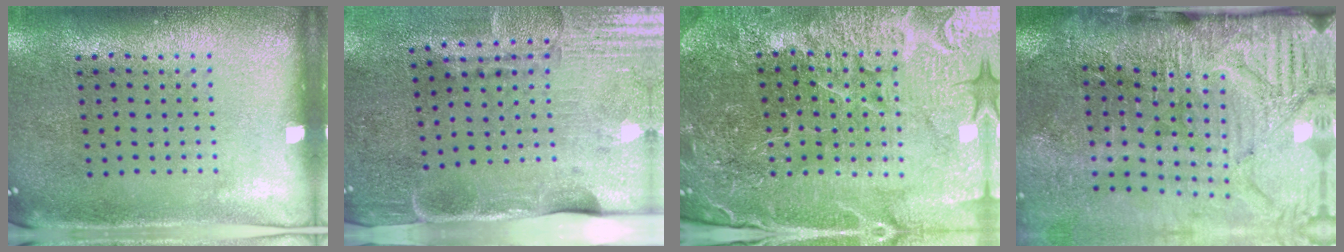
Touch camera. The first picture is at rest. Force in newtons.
{"total": 4.3, "press": 3.6, "slide": 2.4}
{"total": 5.7, "press": 5.2, "slide": 2.3}
{"total": 4.7, "press": 4.0, "slide": 2.5}